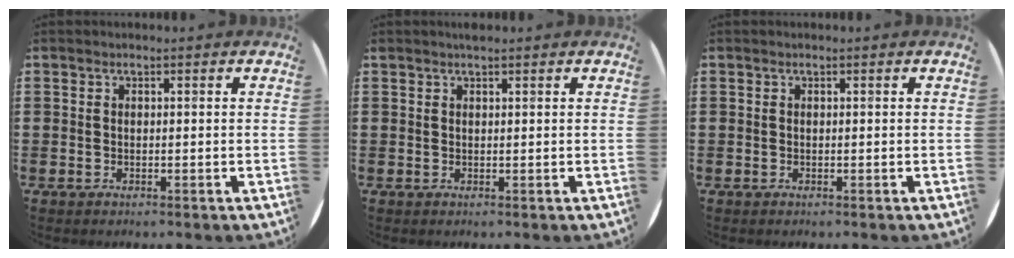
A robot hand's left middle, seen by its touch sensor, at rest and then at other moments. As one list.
[{"total": 0.7, "force": [0.7, 0.0, 0.1], "torque": [-0.004, 0.000, 0.014]}, {"total": 0.0}]